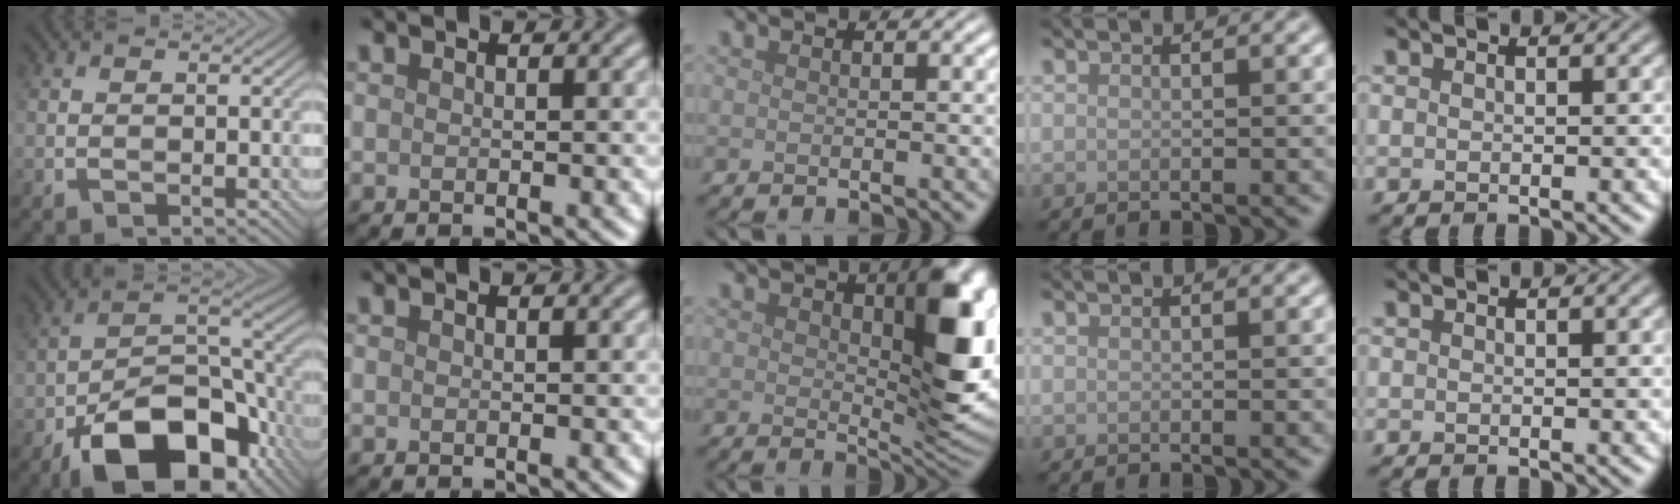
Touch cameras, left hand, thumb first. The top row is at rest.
{"thumb": {"total": 16.5, "force": [-9.5, 8.3, 10.7], "torque": [-0.177, -0.019, -0.169]}, "middle": {"total": 10.5, "force": [2.1, 5.0, 9.1], "torque": [-0.117, -0.009, 0.044]}}